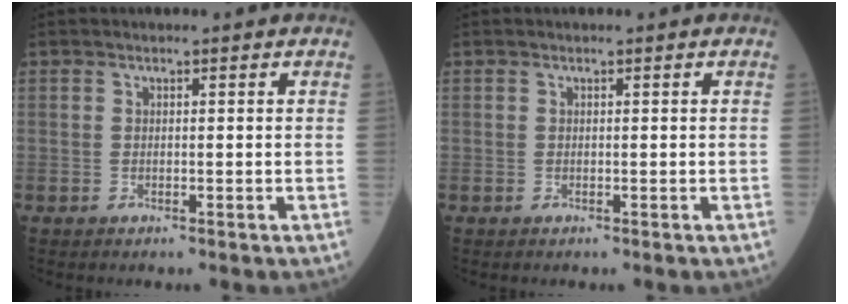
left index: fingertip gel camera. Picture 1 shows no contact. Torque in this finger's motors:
{"motor_torque": [-0.07, 0.00, 0.01, 0.01]}